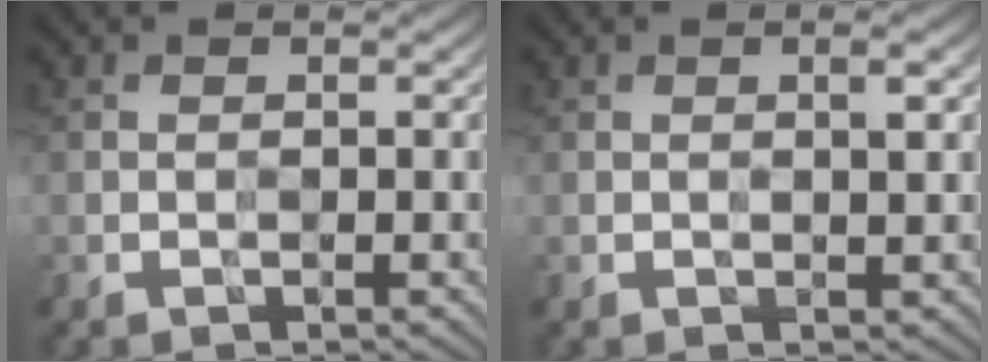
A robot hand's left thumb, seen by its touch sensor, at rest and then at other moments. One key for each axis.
{"total": 1.5, "fx": 0.6, "fy": 0.0, "fz": 1.3, "tx": -0.025, "ty": 0.002, "tz": 0.009}